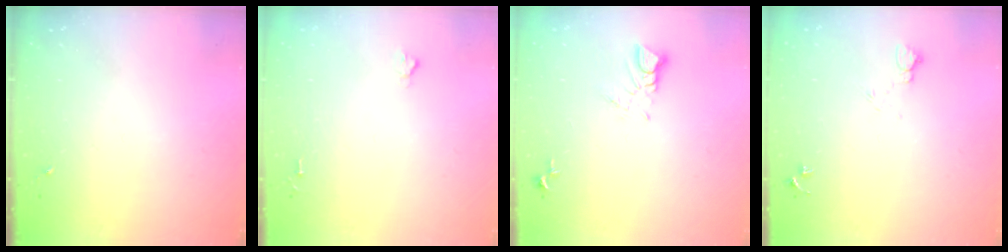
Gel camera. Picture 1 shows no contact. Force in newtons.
{"total": 1.6, "press": 1.6, "slide": 0.2}
{"total": 3.8, "press": 3.7, "slide": 0.2}
{"total": 4.2, "press": 4.1, "slide": 0.5}